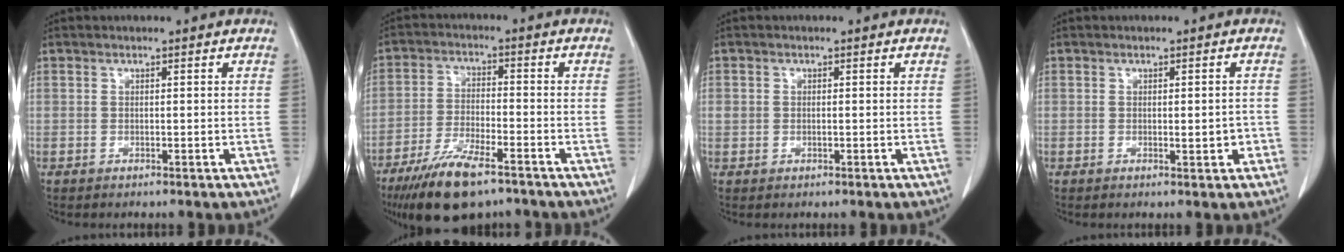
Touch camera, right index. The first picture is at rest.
{"total": 11.4, "force": [-8.0, 3.0, 7.6], "torque": [-0.140, -0.021, -0.141]}
{"total": 1.5, "force": [0.1, 1.2, 0.9], "torque": [-0.020, 0.011, 0.005]}
{"total": 2.1, "force": [-0.4, 0.8, 1.9], "torque": [-0.025, 0.000, -0.001]}